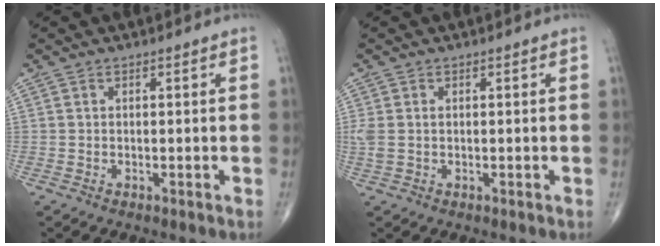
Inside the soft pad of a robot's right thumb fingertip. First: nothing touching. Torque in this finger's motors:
{"motor_torque": [0.89, 0.76, 0.58, 0.11, 0.05]}